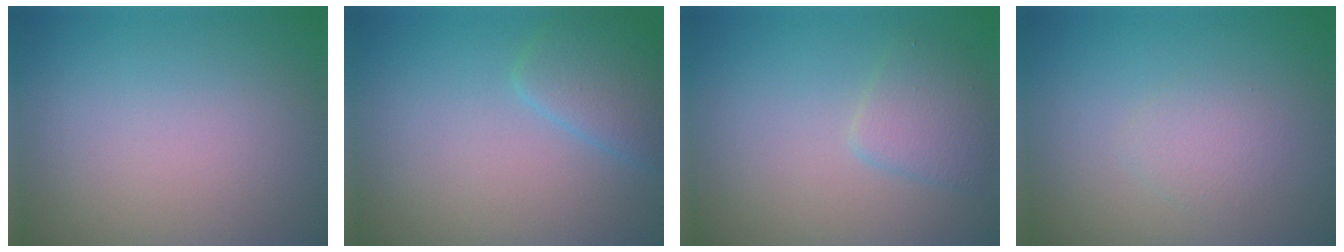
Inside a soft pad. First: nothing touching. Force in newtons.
{"total": 2.9, "press": 2.9, "slide": 0.2}
{"total": 2.3, "press": 2.3, "slide": 0.1}
{"total": 1.4, "press": 1.4, "slide": 0.0}